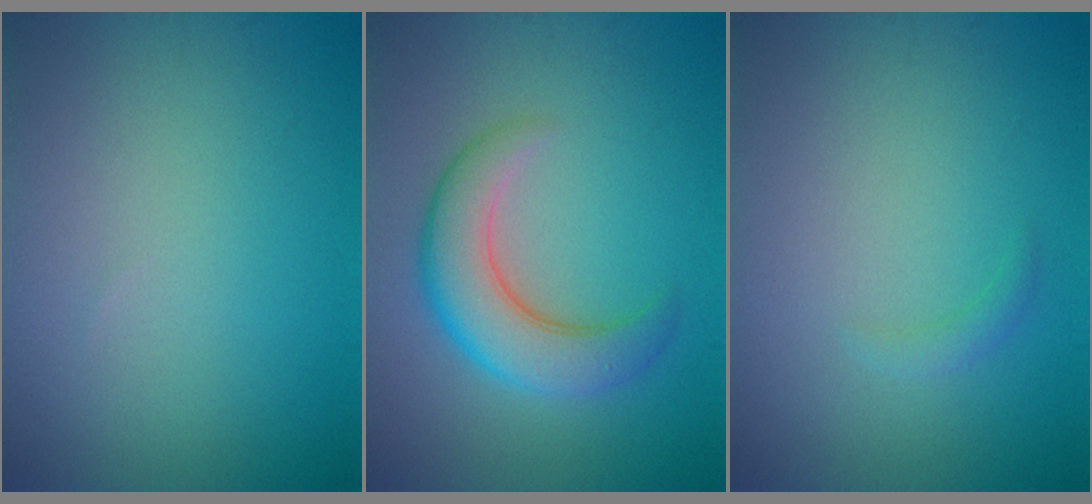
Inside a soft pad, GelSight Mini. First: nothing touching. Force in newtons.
{"total": 5.6, "press": 5.5, "slide": 0.4}
{"total": 0.9, "press": 0.9, "slide": 0.1}